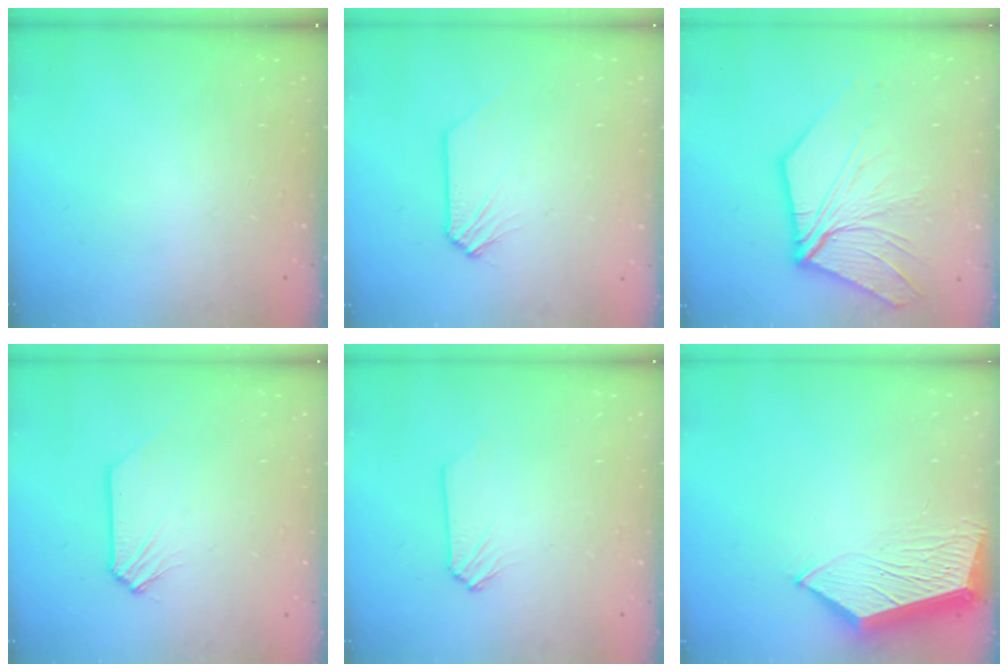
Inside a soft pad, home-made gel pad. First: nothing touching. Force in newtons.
{"total": 0.0}
{"total": 12.8, "press": 12.6, "slide": 2.3}
{"total": 0.0}
{"total": 0.0}
{"total": 7.5, "press": 7.4, "slide": 1.2}